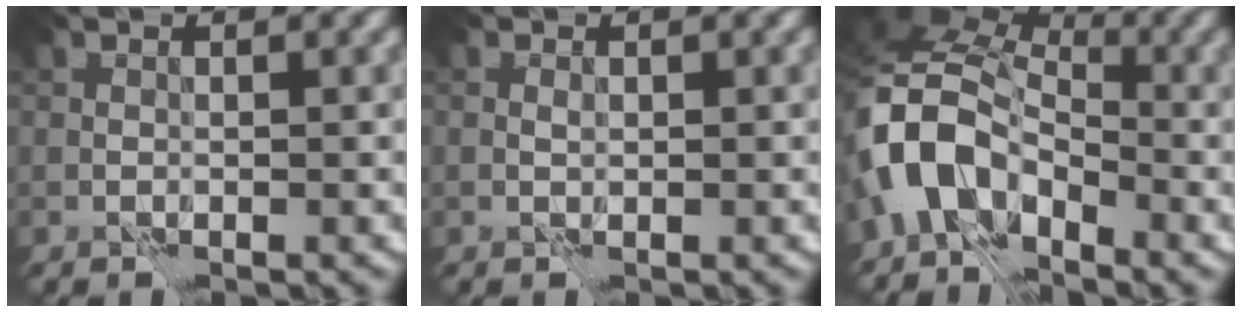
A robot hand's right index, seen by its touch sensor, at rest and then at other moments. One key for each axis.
{"total": 0.5, "fx": 0.1, "fy": 0.3, "fz": 0.4, "tx": -0.010, "ty": 0.001, "tz": 0.001}
{"total": 8.4, "fx": -2.9, "fy": 5.9, "fz": 5.2, "tx": -0.099, "ty": 0.010, "tz": -0.073}